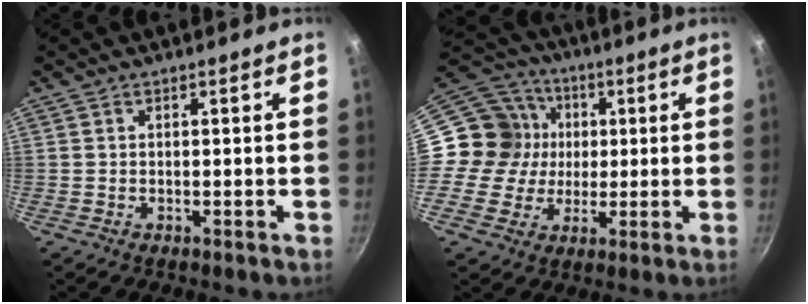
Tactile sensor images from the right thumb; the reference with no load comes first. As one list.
[{"total": 13.7, "force": [0.7, 12.8, 4.8], "torque": [-0.059, 0.022, -0.004]}]